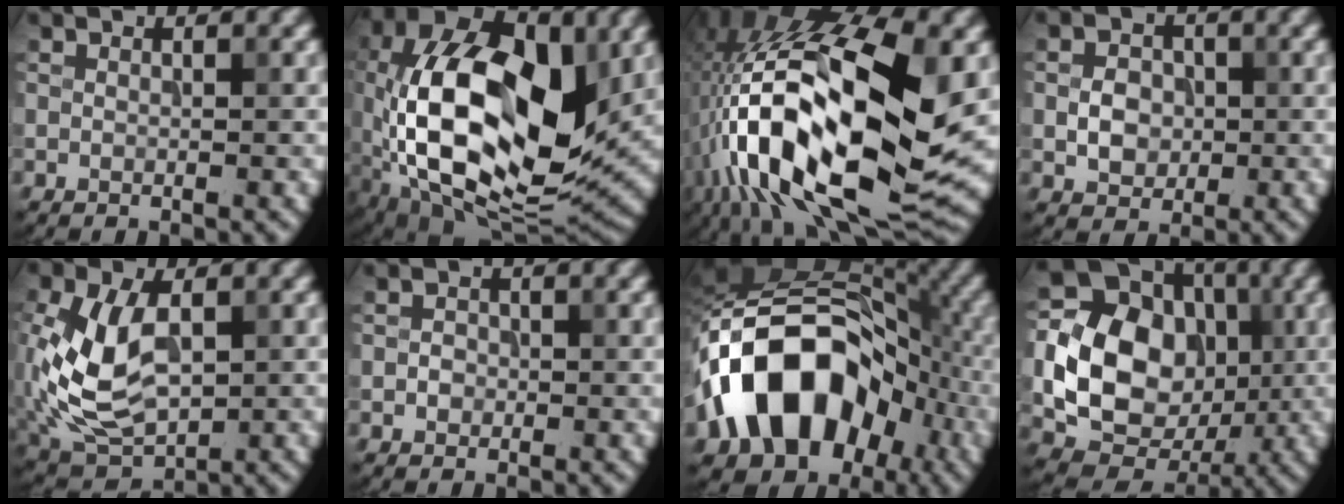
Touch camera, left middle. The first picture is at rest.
{"total": 16.5, "force": [-0.8, 9.4, 13.5], "torque": [-0.240, 0.012, -0.030]}
{"total": 18.2, "force": [-2.1, 8.7, 15.8], "torque": [-0.304, 0.019, -0.037]}
{"total": 2.8, "force": [-0.3, 2.3, 1.5], "torque": [-0.024, 0.004, -0.008]}
{"total": 9.1, "force": [-0.2, 5.7, 7.0], "torque": [-0.164, 0.000, -0.004]}
{"total": 1.0, "force": [-0.3, 0.9, 0.3], "torque": [-0.002, 0.003, -0.006]}
{"total": 15.7, "force": [-5.1, 10.7, 10.3], "torque": [-0.158, 0.015, -0.104]}
{"total": 12.2, "force": [-0.6, 9.7, 7.4], "torque": [-0.132, 0.007, -0.023]}